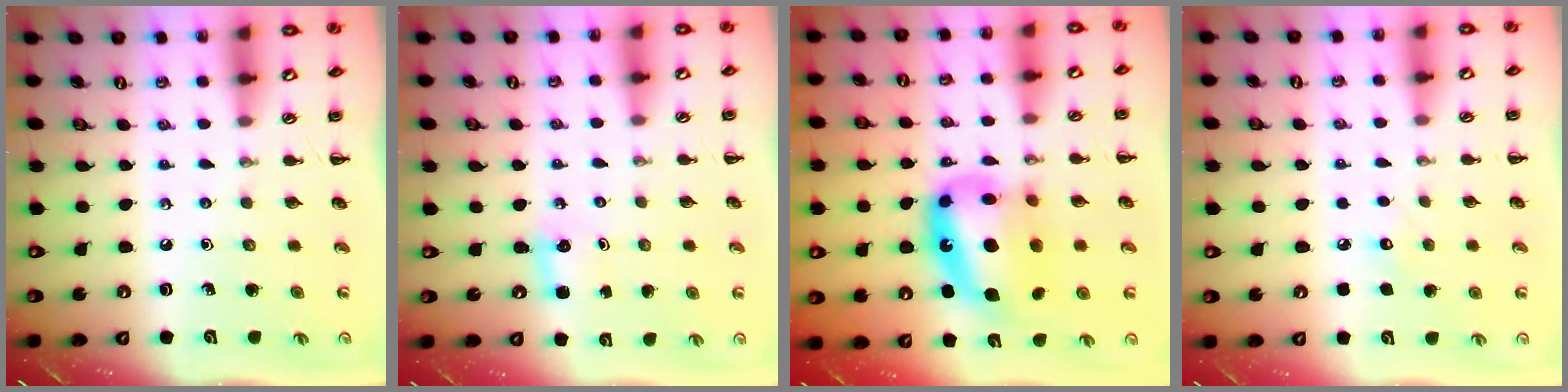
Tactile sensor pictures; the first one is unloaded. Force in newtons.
{"total": 1.8, "press": 1.7, "slide": 0.5}
{"total": 16.6, "press": 16.0, "slide": 4.2}
{"total": 4.4, "press": 4.3, "slide": 1.0}